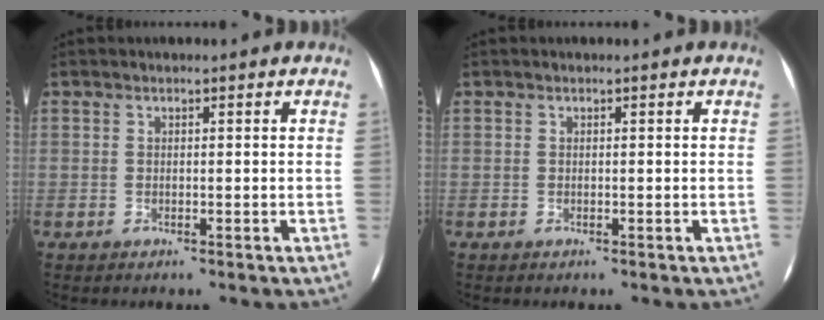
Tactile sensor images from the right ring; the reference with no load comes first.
{"total": 0.0}